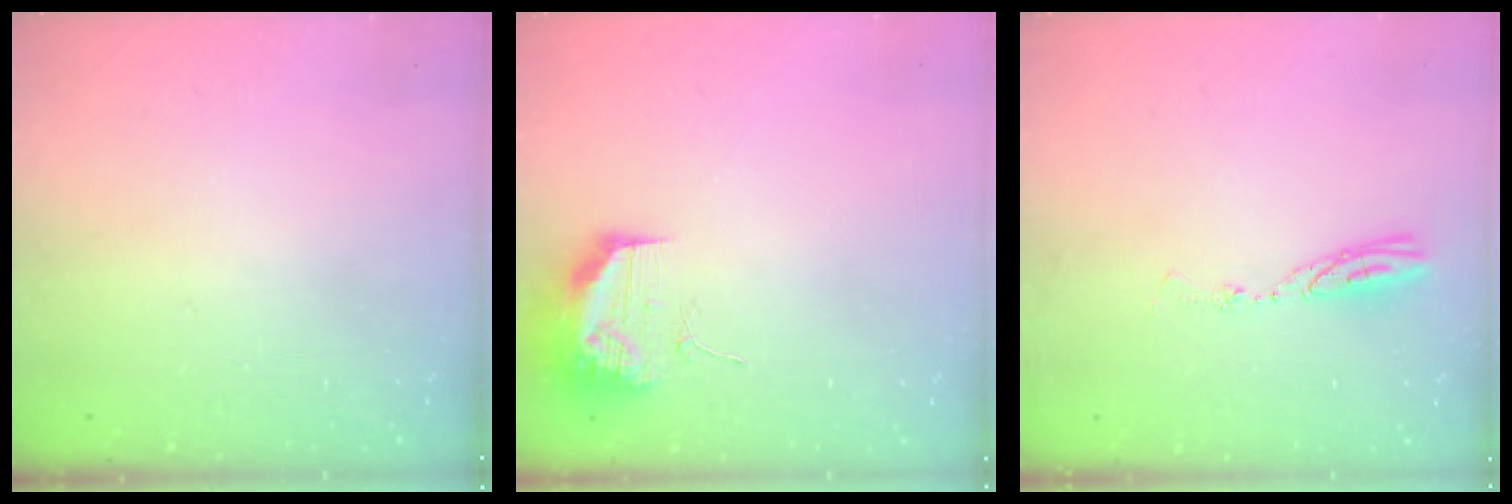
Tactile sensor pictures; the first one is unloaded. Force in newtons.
{"total": 17.0, "press": 13.3, "slide": 10.6}
{"total": 5.0, "press": 5.0, "slide": 0.6}